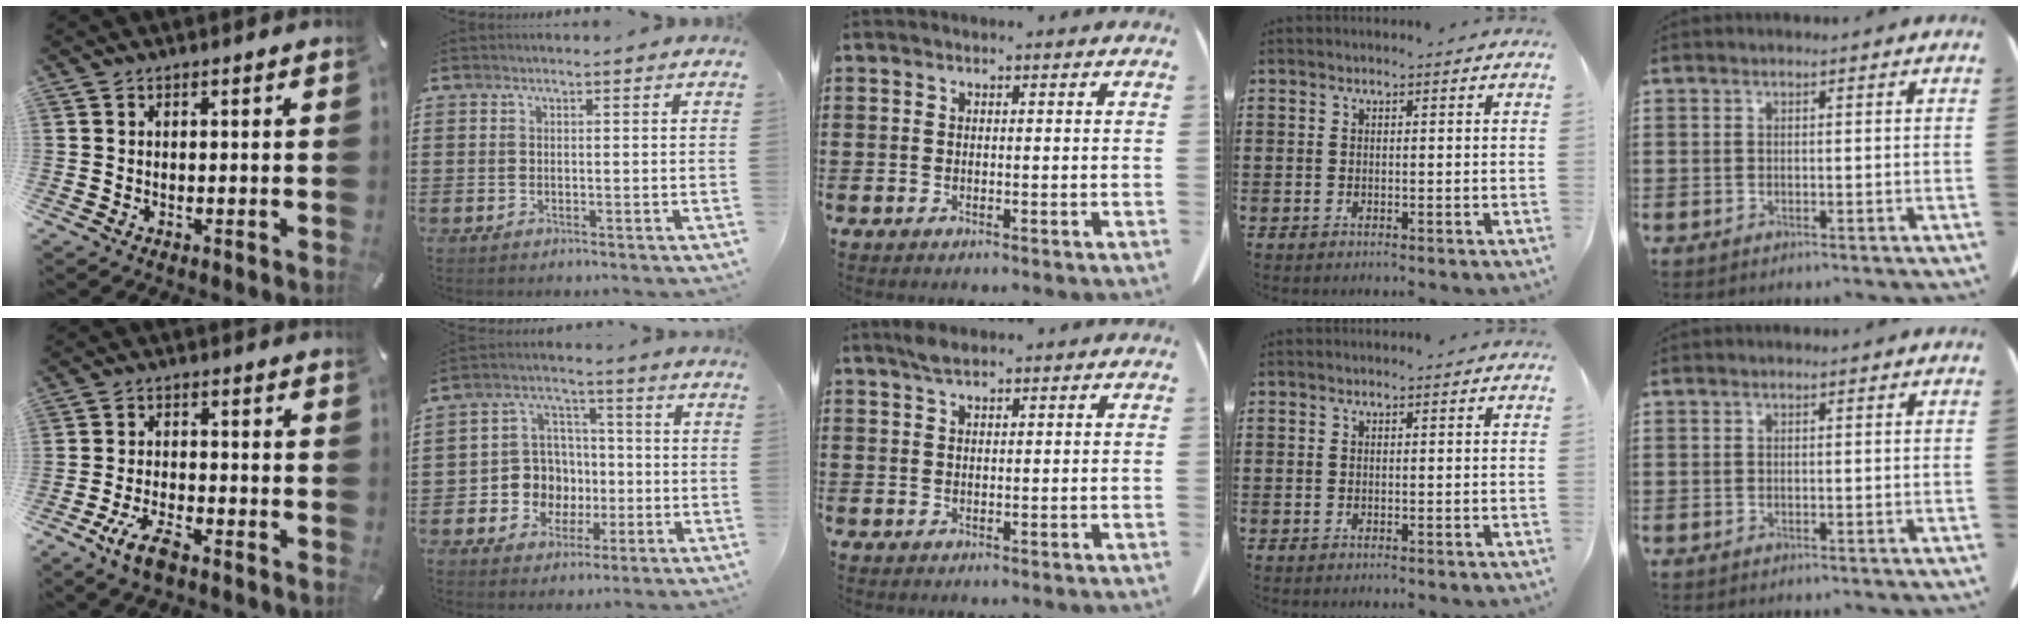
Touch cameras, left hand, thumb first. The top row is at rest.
{"thumb": {"total": 7.4, "force": [-4.8, 2.7, 4.9], "torque": [-0.105, 0.015, -0.088]}, "index": {"total": 8.1, "force": [-0.9, 7.7, 2.1], "torque": [-0.072, 0.015, -0.006]}, "middle": {"total": 2.1, "force": [1.5, 0.6, 1.3], "torque": [-0.030, 0.003, 0.027]}}